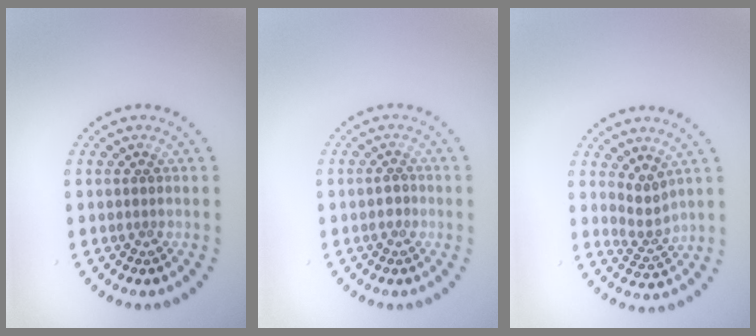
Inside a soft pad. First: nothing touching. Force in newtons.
{"total": 1.0, "press": 1.0, "slide": 0.3}
{"total": 2.2, "press": 1.6, "slide": 1.6}